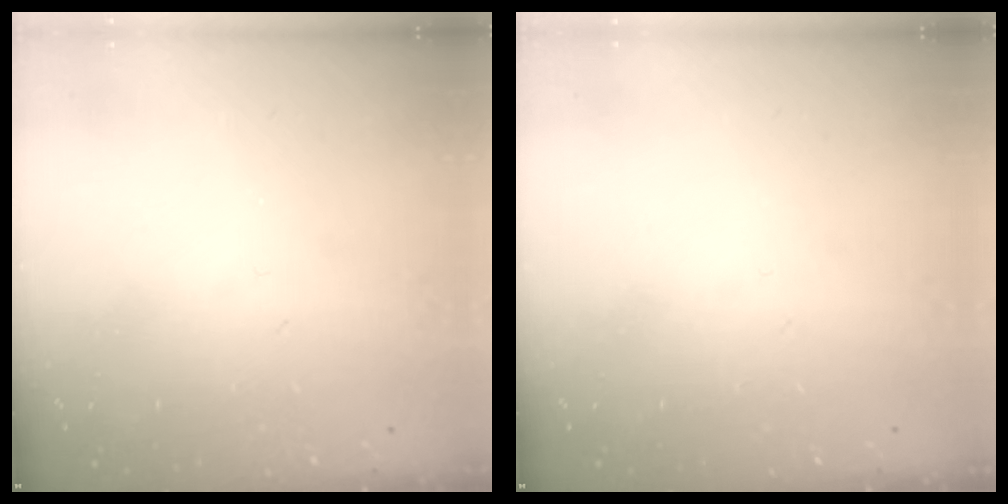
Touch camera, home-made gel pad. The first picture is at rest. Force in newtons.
{"total": 0.0}